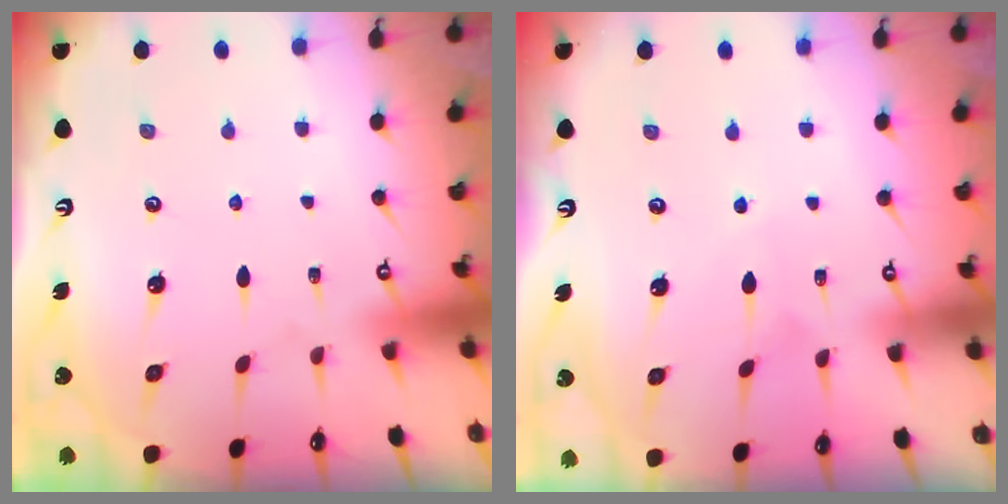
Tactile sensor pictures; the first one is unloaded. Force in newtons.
{"total": 3.7, "press": 3.7, "slide": 0.4}